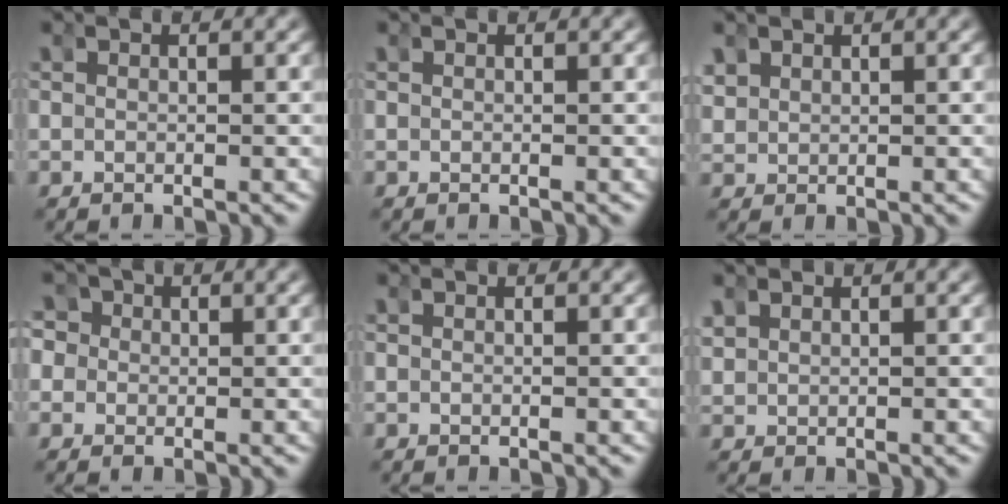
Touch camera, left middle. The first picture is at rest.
{"total": 0.0}
{"total": 1.9, "force": [1.5, 1.0, 0.5], "torque": [-0.018, 0.003, 0.034]}
{"total": 5.7, "force": [1.5, 5.2, 2.0], "torque": [-0.050, 0.010, 0.008]}
{"total": 0.0}
{"total": 1.5, "force": [1.3, 0.7, 0.4], "torque": [-0.015, 0.005, 0.028]}